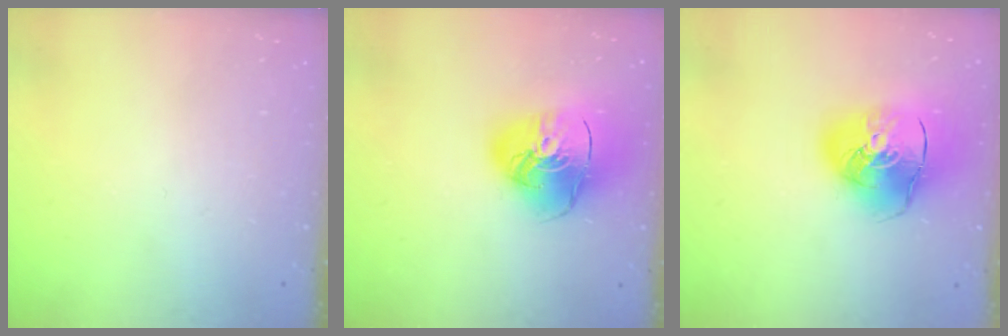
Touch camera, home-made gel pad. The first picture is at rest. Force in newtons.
{"total": 17.2, "press": 17.1, "slide": 2.0}
{"total": 15.3, "press": 15.2, "slide": 2.2}